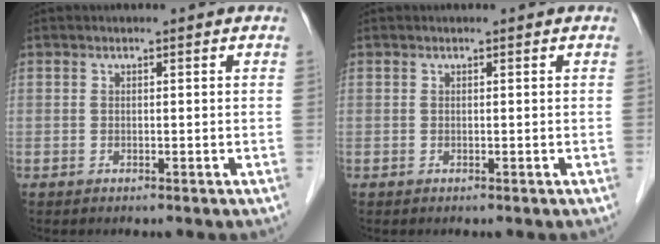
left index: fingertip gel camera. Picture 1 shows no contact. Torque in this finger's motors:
{"motor_torque": [0.00, 0.00, 0.00, 0.00]}